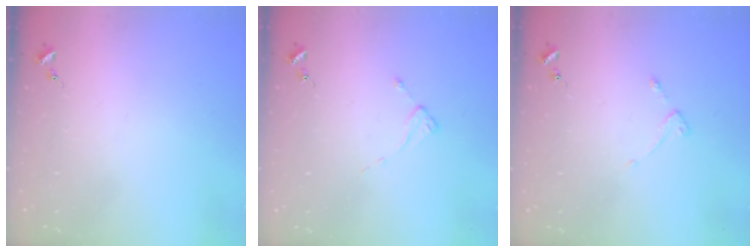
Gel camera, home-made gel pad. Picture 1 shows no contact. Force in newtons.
{"total": 2.0, "press": 2.0, "slide": 0.3}
{"total": 2.6, "press": 2.6, "slide": 0.5}